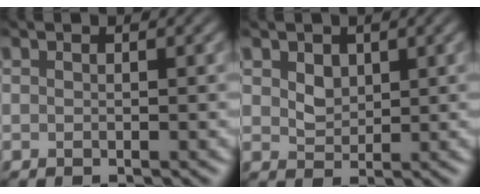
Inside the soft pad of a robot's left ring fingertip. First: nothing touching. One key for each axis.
{"total": 1.8, "fx": 0.8, "fy": 1.3, "fz": 0.9, "tx": -0.018, "ty": -0.003, "tz": 0.019}